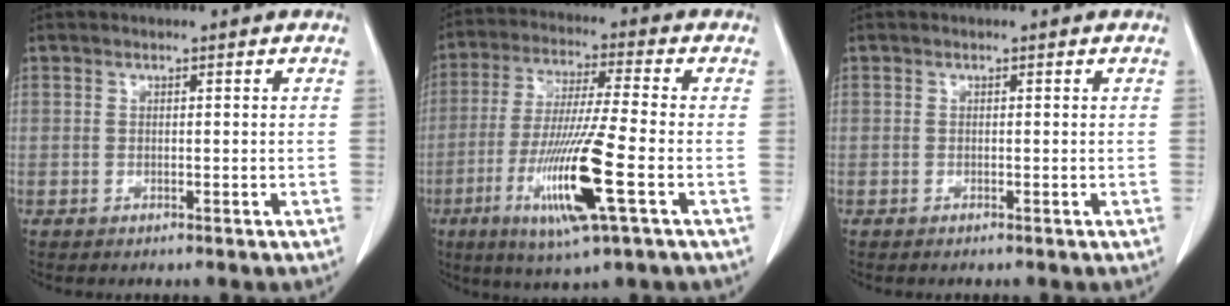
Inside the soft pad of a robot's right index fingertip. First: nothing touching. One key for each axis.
{"total": 14.4, "fx": -4.9, "fy": 0.0, "fz": 13.6, "tx": -0.271, "ty": -0.028, "tz": -0.091}
{"total": 0.0}